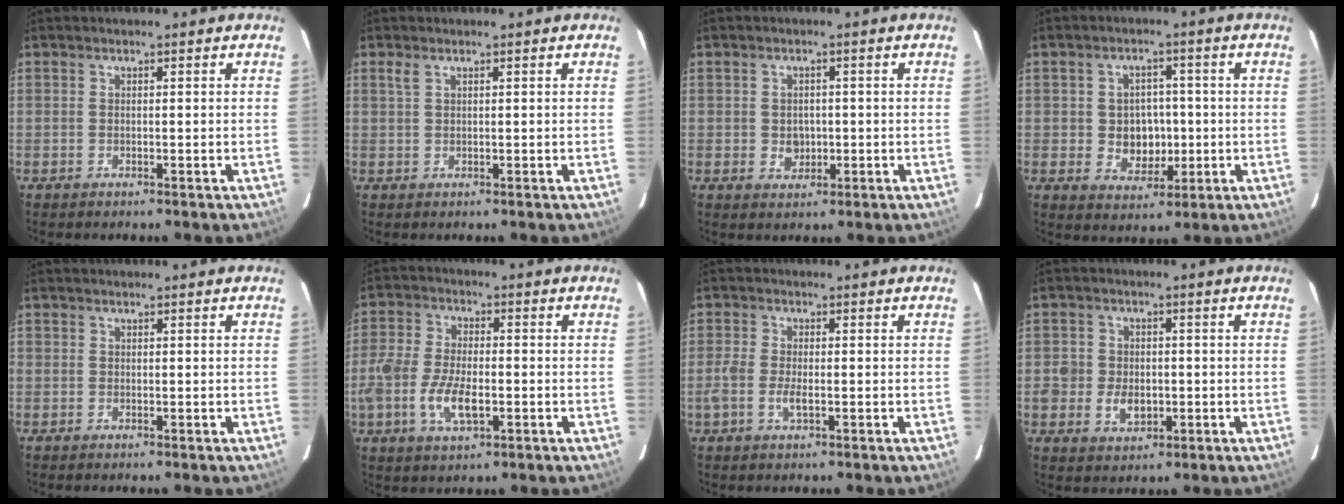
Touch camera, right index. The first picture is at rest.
{"total": 1.1, "force": [0.7, 0.4, 0.8], "torque": [-0.017, 0.003, 0.014]}
{"total": 3.2, "force": [-0.4, 2.9, 1.3], "torque": [-0.024, 0.005, -0.001]}
{"total": 6.6, "force": [-0.6, 5.8, 3.2], "torque": [-0.067, 0.011, 0.003]}
{"total": 0.0}
{"total": 9.6, "force": [-3.2, 4.5, 7.9], "torque": [-0.171, -0.004, -0.062]}
{"total": 3.5, "force": [-1.4, 1.4, 2.9], "torque": [-0.066, -0.002, -0.030]}
{"total": 6.2, "force": [-1.6, 5.1, 3.2], "torque": [-0.076, 0.006, -0.026]}